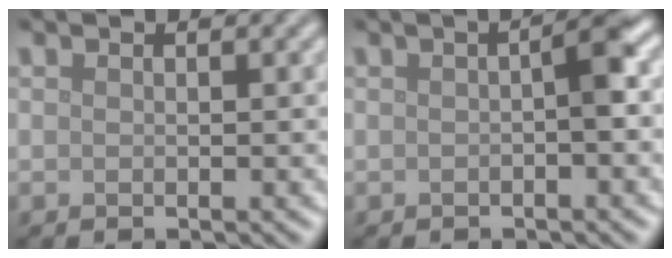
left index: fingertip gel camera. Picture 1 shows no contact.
{"total": 2.3, "force": [-0.1, 0.3, 2.3], "torque": [-0.035, 0.010, -0.002]}